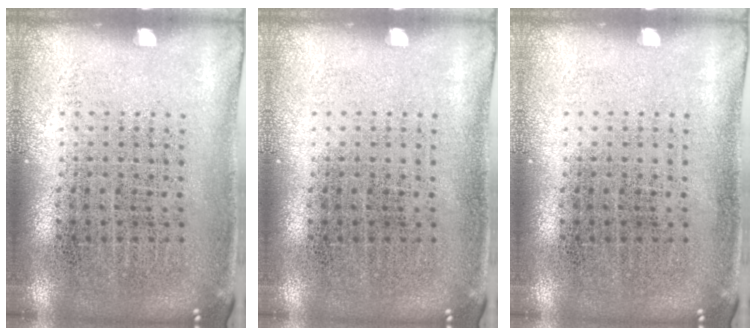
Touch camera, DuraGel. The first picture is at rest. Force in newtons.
{"total": 0.0}
{"total": 0.0}